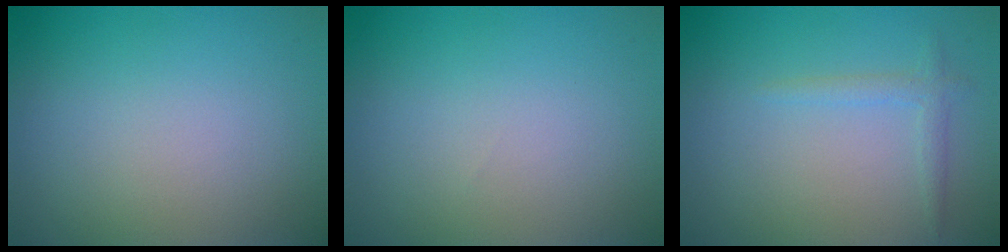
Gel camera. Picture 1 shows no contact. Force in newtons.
{"total": 0.0}
{"total": 1.3, "press": 1.3, "slide": 0.1}